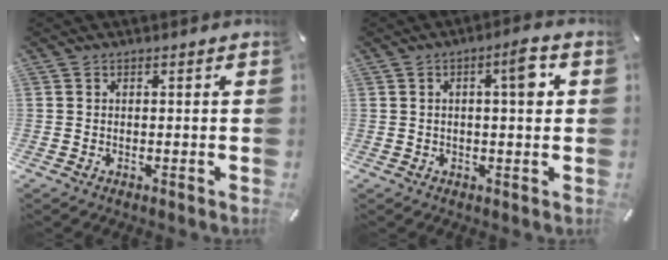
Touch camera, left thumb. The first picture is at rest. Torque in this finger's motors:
{"motor_torque": [-0.06, 0.02, 0.41, 0.23, 0.08]}